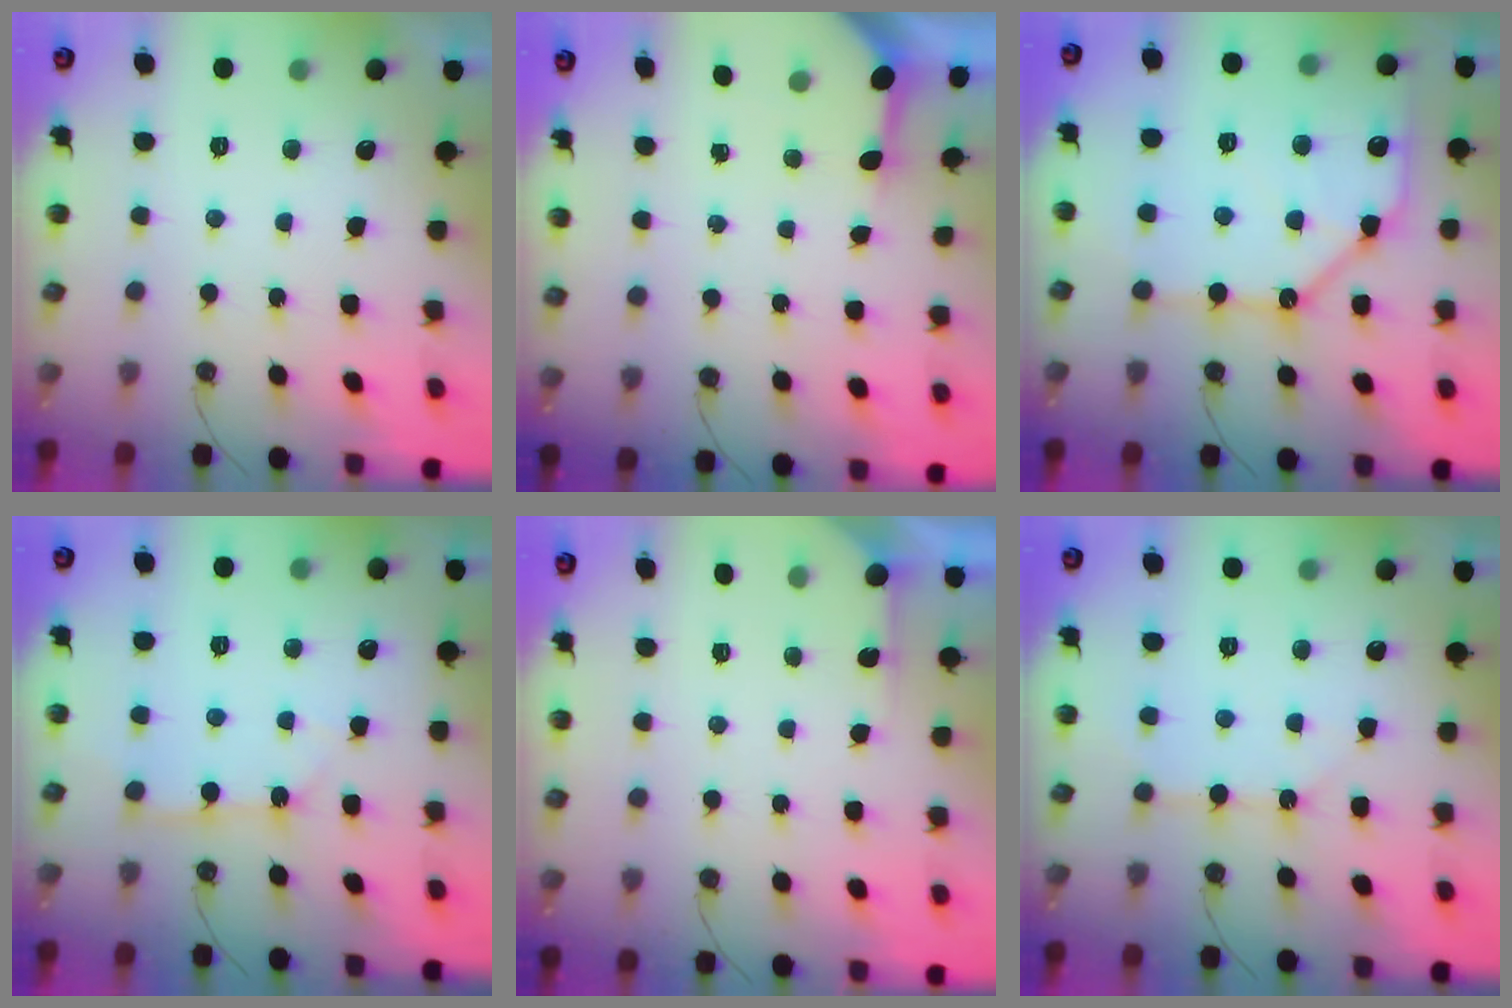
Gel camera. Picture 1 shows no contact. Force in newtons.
{"total": 3.3, "press": 3.2, "slide": 0.3}
{"total": 15.7, "press": 15.6, "slide": 1.7}
{"total": 3.0, "press": 2.9, "slide": 0.3}
{"total": 3.1, "press": 3.1, "slide": 0.4}
{"total": 6.8, "press": 6.8, "slide": 0.6}